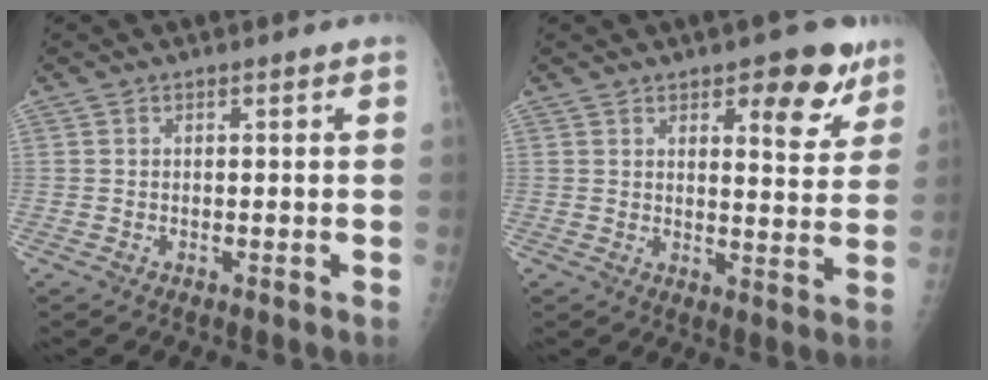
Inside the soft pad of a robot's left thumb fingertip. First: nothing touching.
{"total": 10.2, "force": [6.1, 4.2, 7.1], "torque": [-0.054, -0.033, 0.078]}